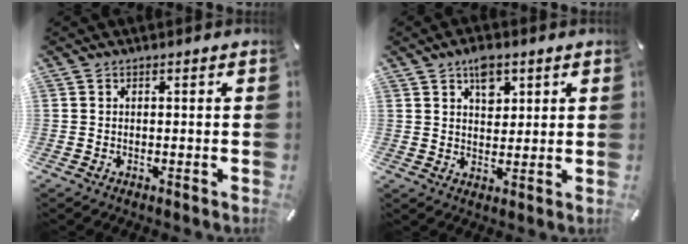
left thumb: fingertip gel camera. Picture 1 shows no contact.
{"total": 5.9, "force": [3.1, 3.7, 3.3], "torque": [-0.034, -0.009, 0.049]}